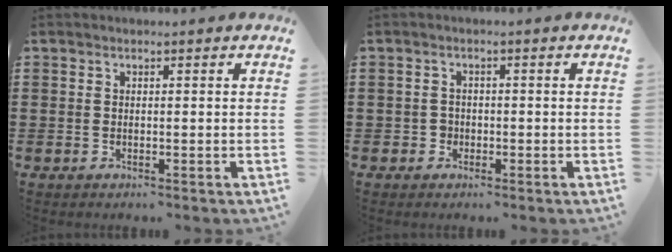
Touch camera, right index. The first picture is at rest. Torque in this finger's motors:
{"motor_torque": [0.05, 0.11, 0.00, 0.01]}